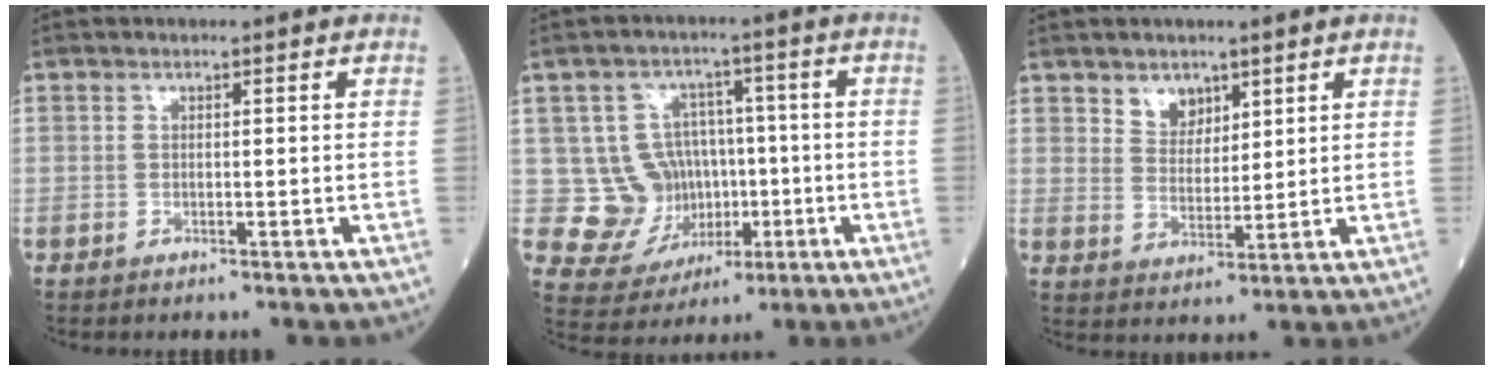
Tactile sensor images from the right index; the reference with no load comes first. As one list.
[{"total": 9.9, "force": [-0.2, 9.2, 3.6], "torque": [-0.061, 0.034, 0.017]}, {"total": 4.4, "force": [2.9, 2.8, 1.7], "torque": [-0.027, 0.000, 0.056]}]